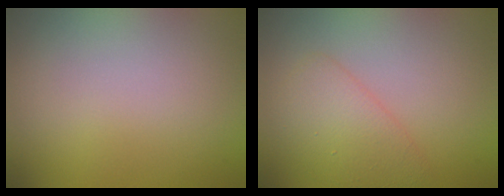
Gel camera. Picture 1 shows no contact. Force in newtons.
{"total": 3.0, "press": 3.0, "slide": 0.2}